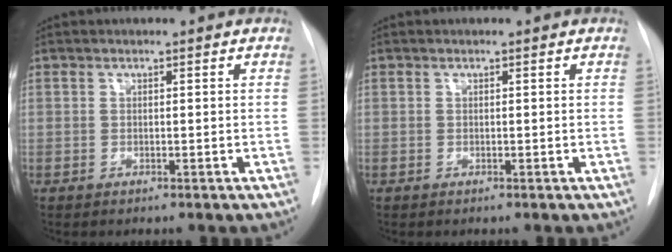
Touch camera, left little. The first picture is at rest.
{"total": 0.0}